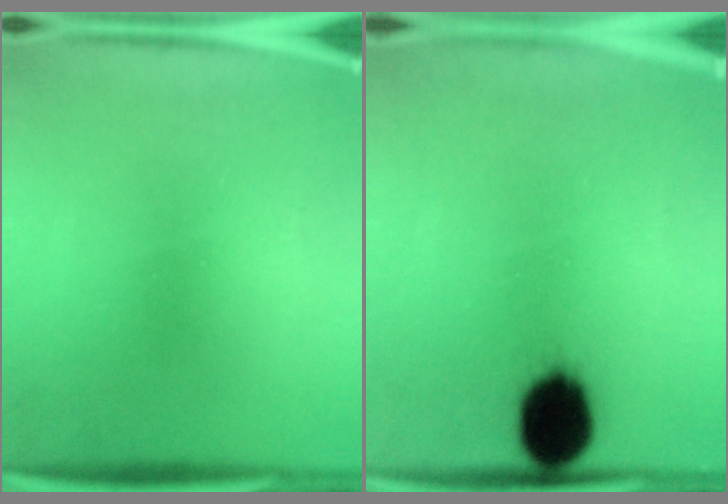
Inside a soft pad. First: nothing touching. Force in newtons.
{"total": 13.0}